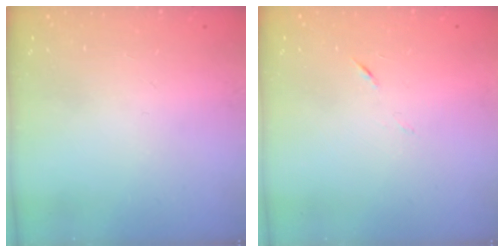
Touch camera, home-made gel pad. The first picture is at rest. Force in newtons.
{"total": 4.0, "press": 3.9, "slide": 0.8}